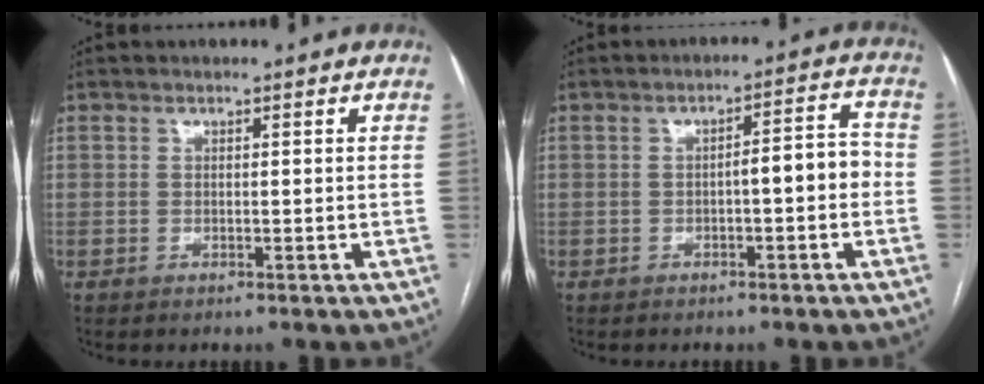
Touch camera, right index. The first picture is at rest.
{"total": 5.0, "force": [-1.1, 1.1, 4.8], "torque": [-0.064, 0.026, -0.015]}